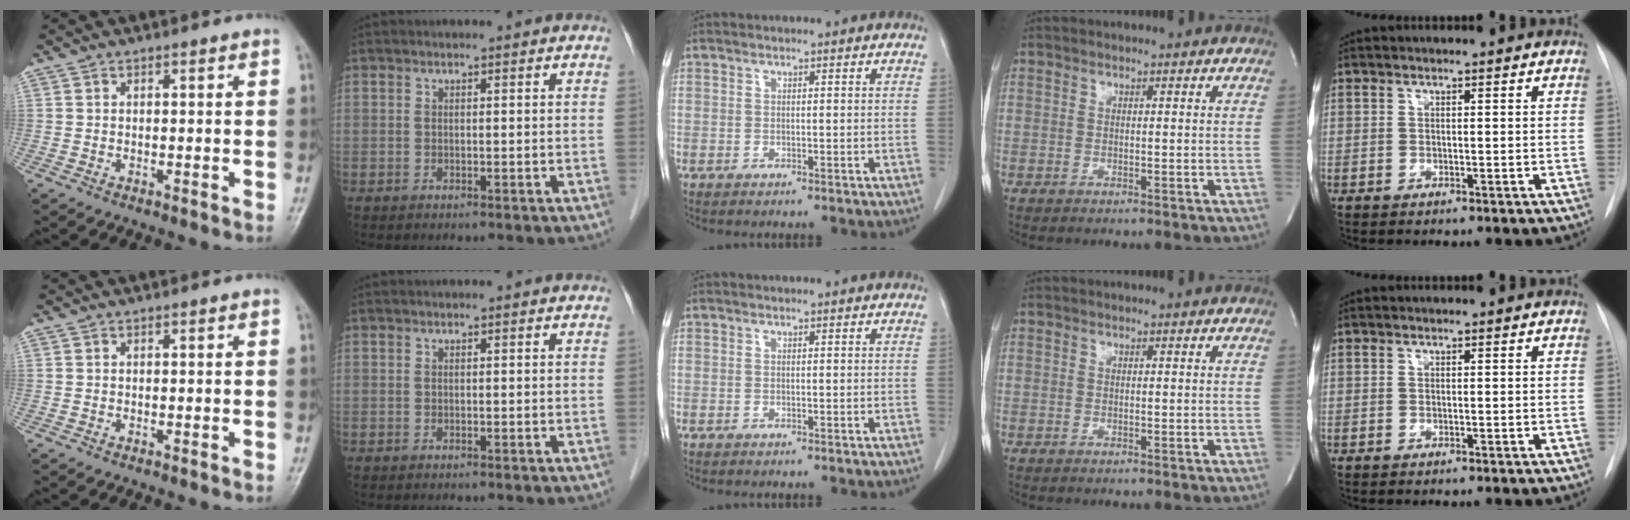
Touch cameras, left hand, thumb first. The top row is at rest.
{}